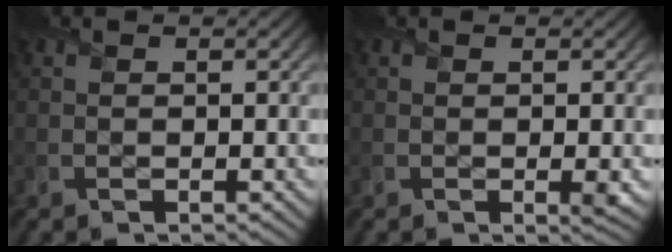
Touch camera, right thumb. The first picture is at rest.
{"total": 0.9, "force": [0.0, 0.1, 0.9], "torque": [-0.014, -0.003, -0.002]}